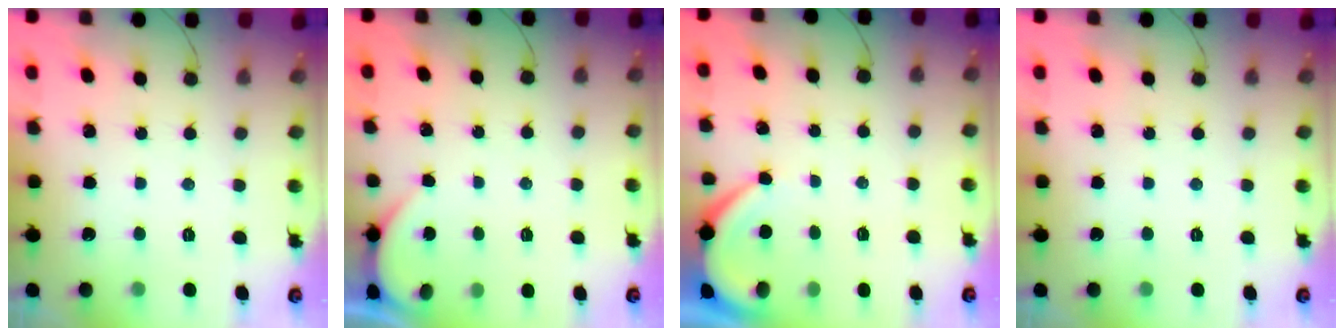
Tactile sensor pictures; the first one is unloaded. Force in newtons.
{"total": 0.7, "press": 0.7, "slide": 0.1}
{"total": 4.1, "press": 4.0, "slide": 0.5}
{"total": 0.0}